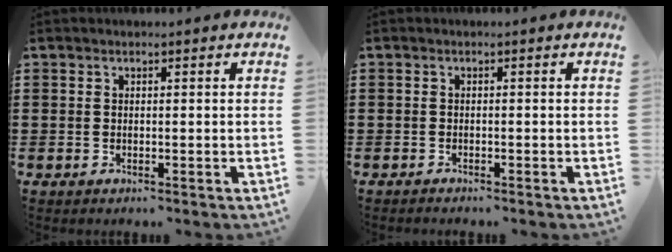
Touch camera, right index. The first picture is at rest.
{"total": 0.7, "force": [-0.7, 0.1, 0.0], "torque": [-0.001, -0.001, -0.015]}